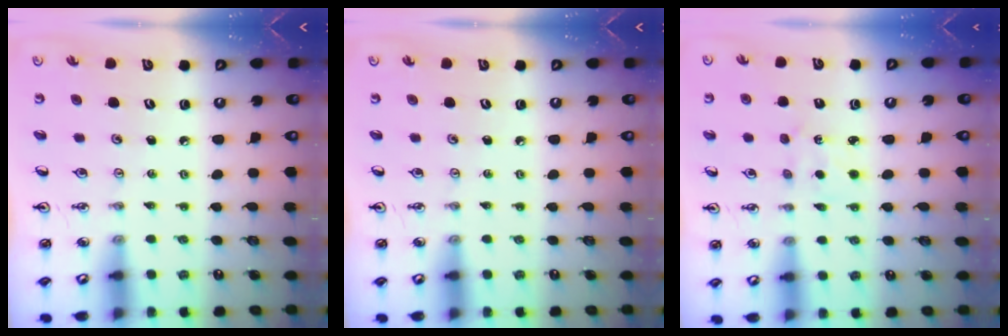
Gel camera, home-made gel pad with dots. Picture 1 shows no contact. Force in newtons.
{"total": 0.0}
{"total": 2.3, "press": 2.2, "slide": 0.3}